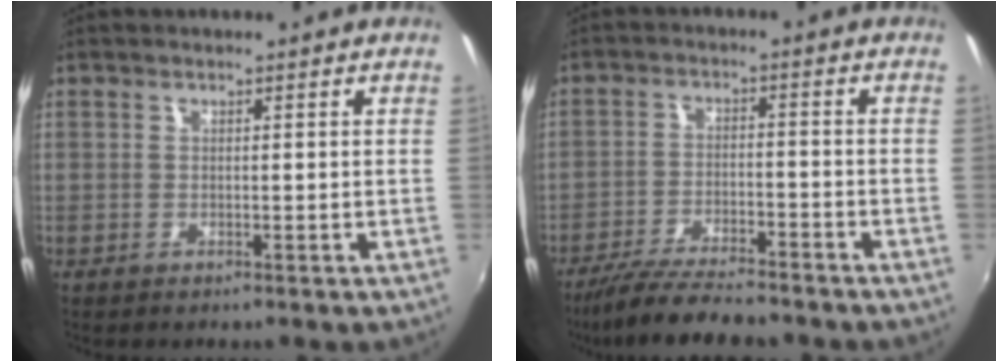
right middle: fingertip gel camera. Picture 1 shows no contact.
{"total": 11.4, "force": [-9.9, 2.0, 5.2], "torque": [-0.120, -0.020, -0.170]}